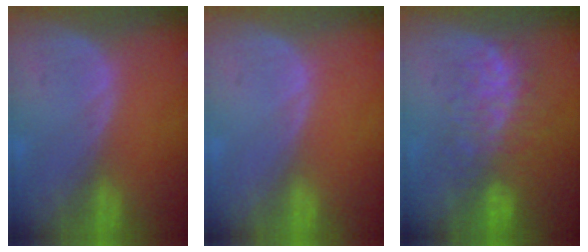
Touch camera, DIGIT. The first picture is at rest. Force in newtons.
{"total": 0.0}
{"total": 8.5, "press": 7.7, "slide": 3.6}